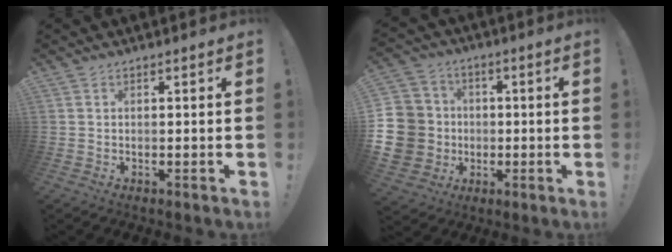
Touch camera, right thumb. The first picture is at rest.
{"total": 14.4, "force": [-1.7, 13.4, 5.2], "torque": [-0.107, 0.018, -0.012]}